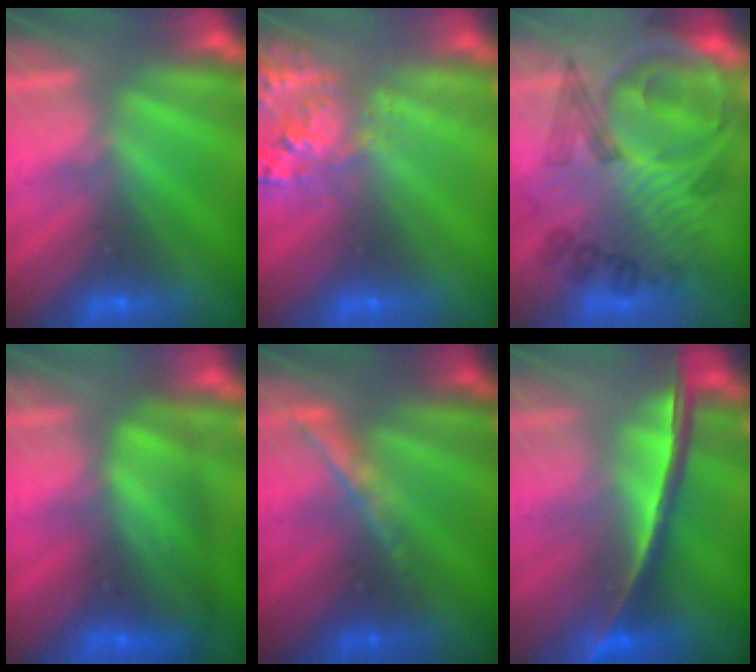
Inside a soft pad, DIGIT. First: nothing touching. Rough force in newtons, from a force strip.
{"total": 2.6}
{"total": 7.6}
{"total": 8.0}
{"total": 1.7}
{"total": 1.5}